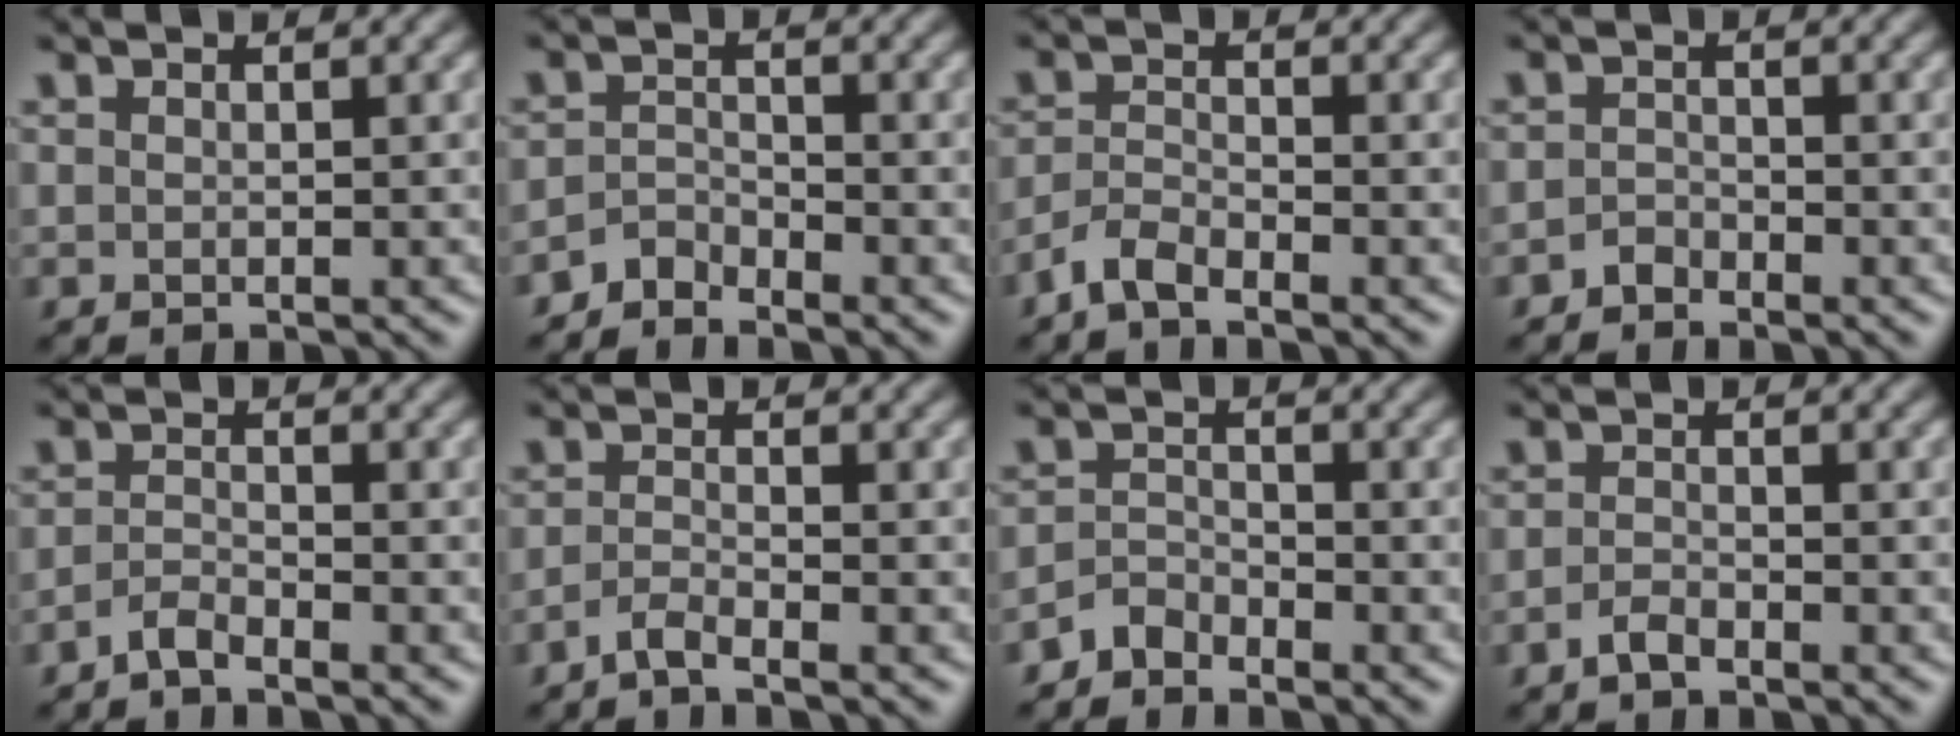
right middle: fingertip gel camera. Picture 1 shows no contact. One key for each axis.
{"total": 2.0, "fx": -1.9, "fy": 0.6, "fz": 0.3, "tx": -0.003, "ty": 0.008, "tz": -0.042}
{"total": 2.4, "fx": -2.0, "fy": 0.7, "fz": 1.3, "tx": -0.028, "ty": 0.004, "tz": -0.047}
{"total": 1.2, "fx": -1.1, "fy": 0.6, "fz": 0.2, "tx": -0.003, "ty": 0.006, "tz": -0.023}
{"total": 1.6, "fx": -1.3, "fy": 0.3, "fz": 0.8, "tx": -0.019, "ty": 0.004, "tz": -0.031}
{"total": 1.7, "fx": -1.3, "fy": 0.2, "fz": 1.0, "tx": -0.022, "ty": 0.000, "tz": -0.035}
{"total": 2.0, "fx": -1.8, "fy": 0.7, "fz": 0.3, "tx": -0.004, "ty": 0.009, "tz": -0.041}
{"total": 1.4, "fx": -1.1, "fy": 0.5, "fz": 0.8, "tx": -0.019, "ty": 0.003, "tz": -0.023}